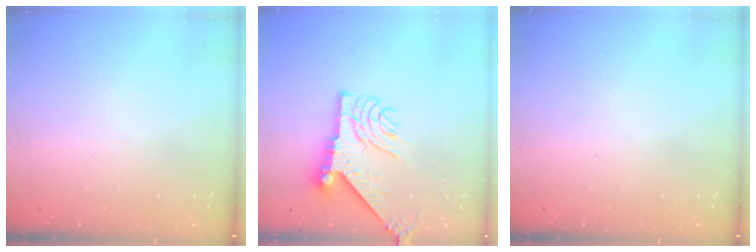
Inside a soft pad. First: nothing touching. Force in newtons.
{"total": 11.1, "press": 11.1, "slide": 1.3}
{"total": 0.0}